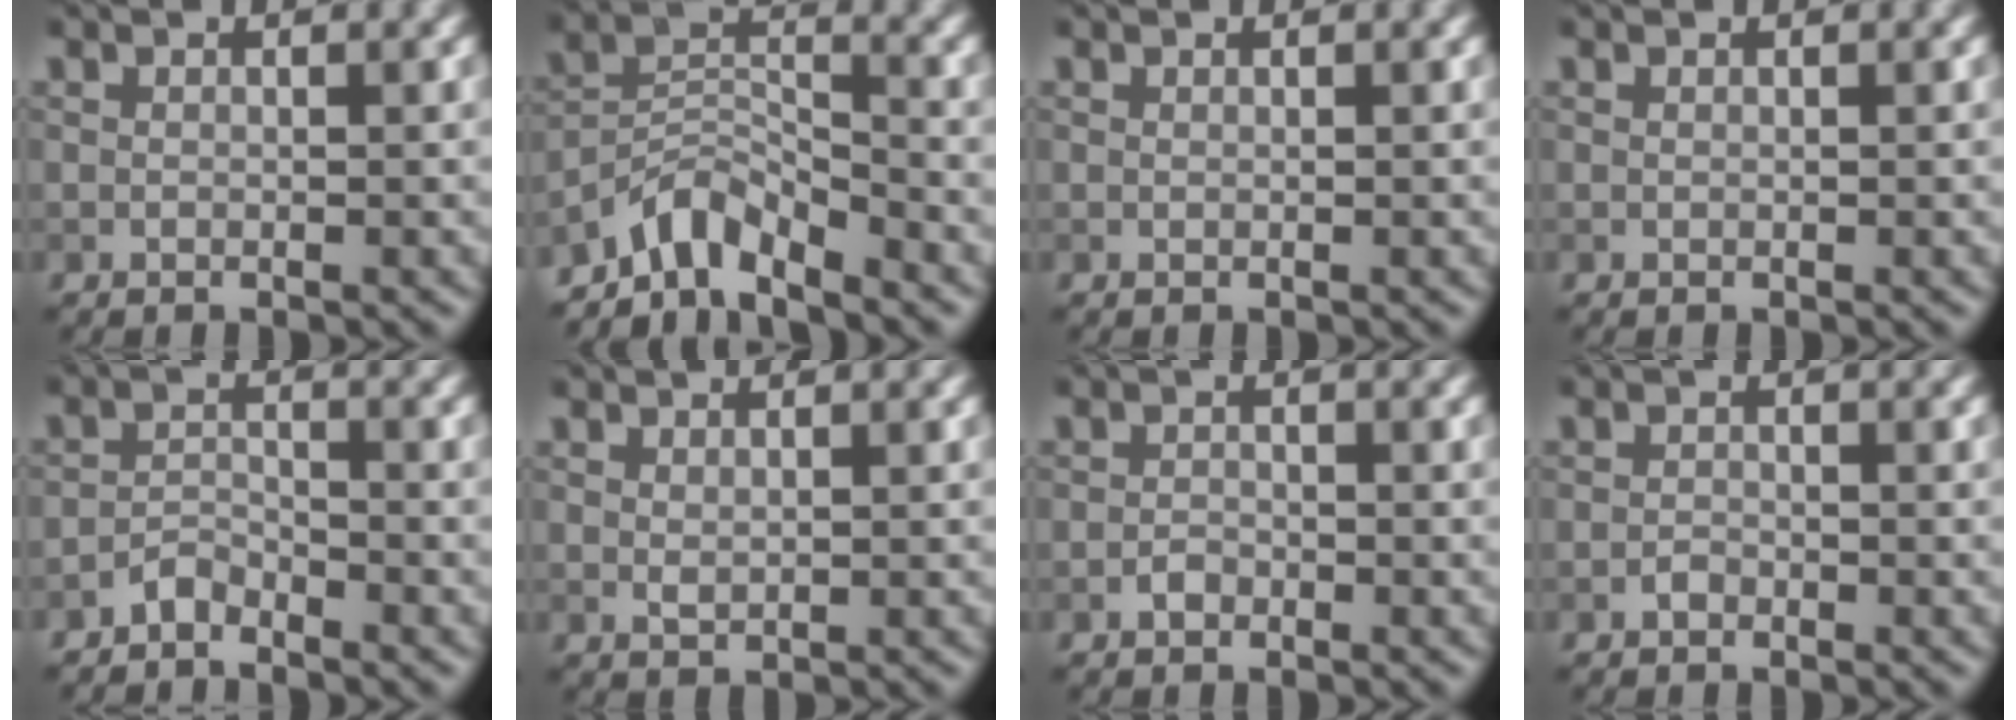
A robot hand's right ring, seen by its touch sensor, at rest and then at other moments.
{"total": 4.5, "force": [-4.0, 1.2, 1.6], "torque": [-0.020, 0.004, -0.088]}
{"total": 0.0}
{"total": 0.0}
{"total": 1.7, "force": [-1.6, 0.4, 0.4], "torque": [-0.006, 0.009, -0.034]}
{"total": 0.7, "force": [0.2, 0.4, 0.5], "torque": [-0.013, -0.001, 0.006]}
{"total": 0.9, "force": [-0.6, 0.5, 0.4], "torque": [-0.007, 0.002, -0.014]}
{"total": 0.7, "force": [-0.6, 0.4, 0.3], "torque": [-0.005, 0.001, -0.012]}